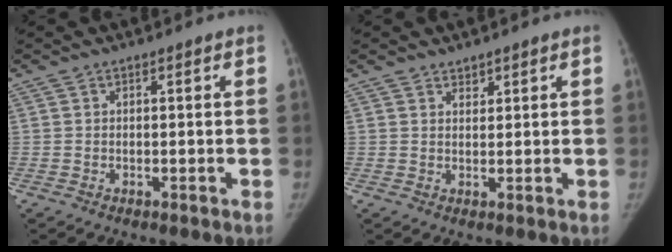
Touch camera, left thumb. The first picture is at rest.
{"total": 1.6, "force": [1.3, 0.9, 0.3], "torque": [0.009, -0.008, 0.019]}